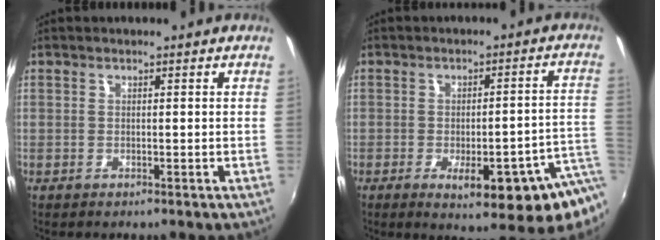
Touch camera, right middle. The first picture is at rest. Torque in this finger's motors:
{"motor_torque": [1.10, -1.04, 0.31, 0.07]}